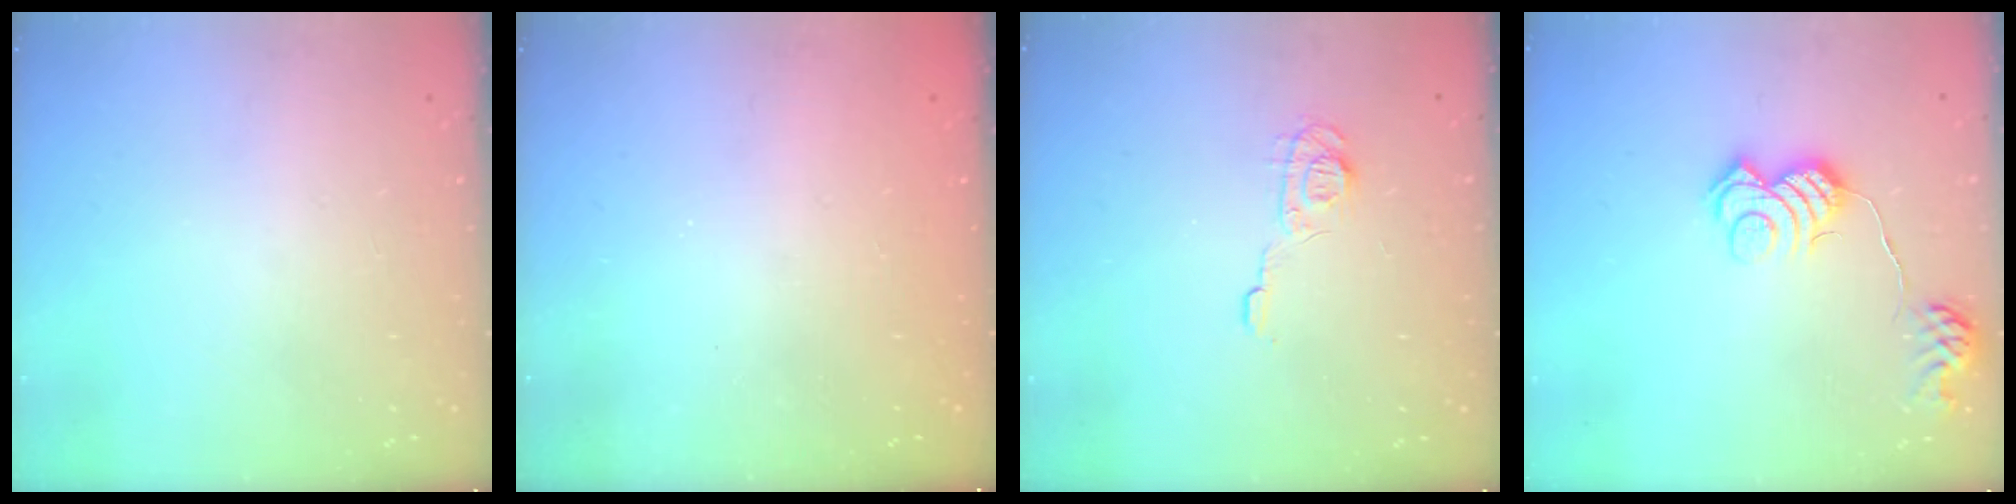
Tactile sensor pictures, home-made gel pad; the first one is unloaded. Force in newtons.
{"total": 2.4, "press": 2.3, "slide": 0.7}
{"total": 5.4, "press": 5.4, "slide": 0.6}
{"total": 11.9, "press": 11.9, "slide": 0.2}